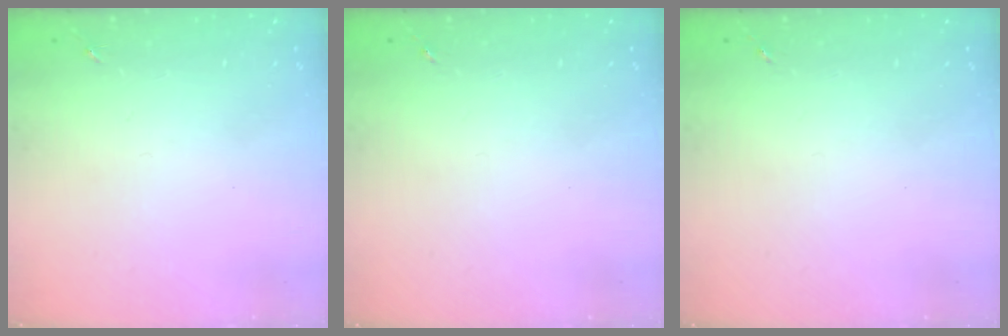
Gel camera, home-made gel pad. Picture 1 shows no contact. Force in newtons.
{"total": 0.0}
{"total": 0.0}